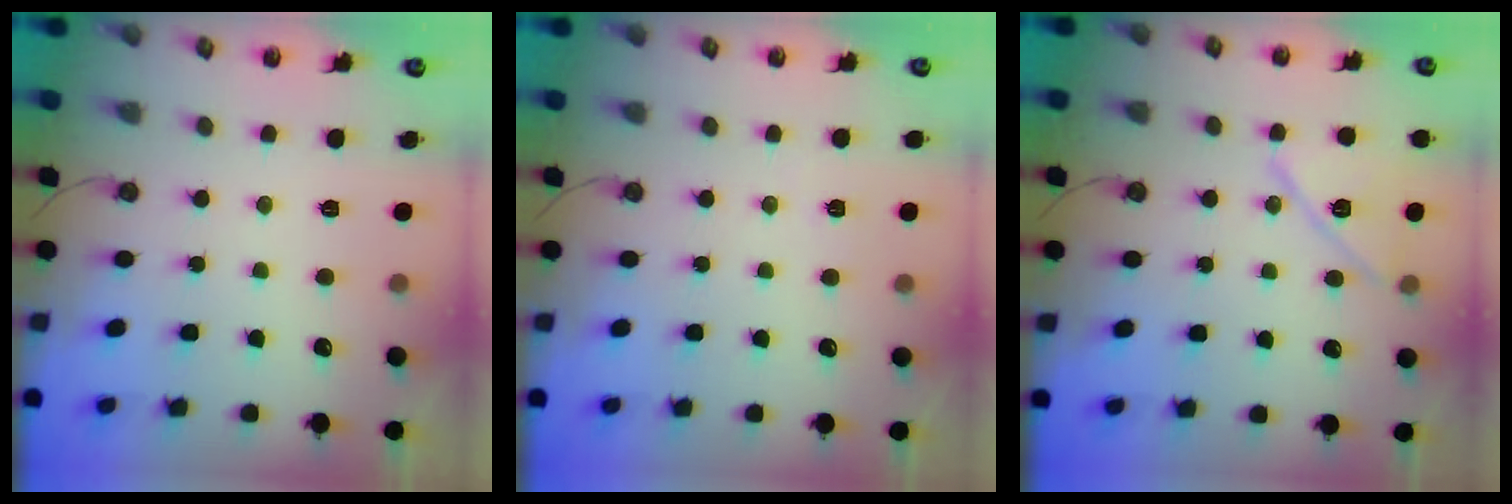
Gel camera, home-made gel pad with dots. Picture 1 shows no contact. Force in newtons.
{"total": 2.9, "press": 1.6, "slide": 2.4}
{"total": 12.7, "press": 12.7, "slide": 0.7}